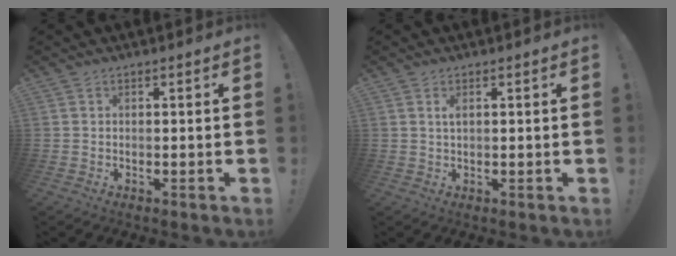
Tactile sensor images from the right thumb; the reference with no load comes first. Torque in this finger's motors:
{"motor_torque": [0.01, 0.02, -0.28, -0.17, 0.09]}